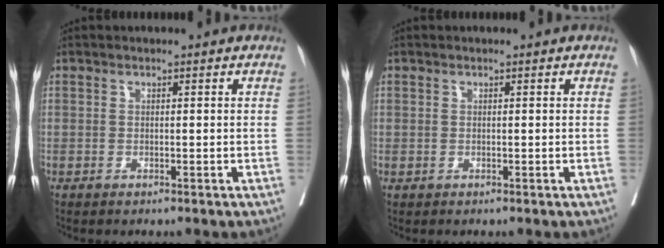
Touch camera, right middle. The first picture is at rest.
{"total": 0.0}